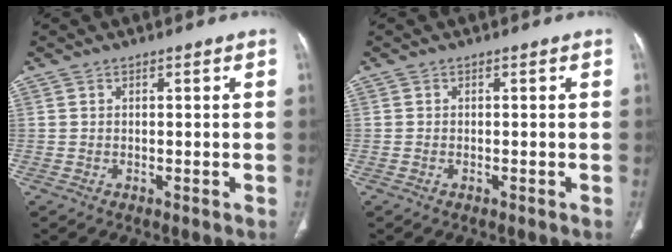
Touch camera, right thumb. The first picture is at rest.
{"total": 0.0}